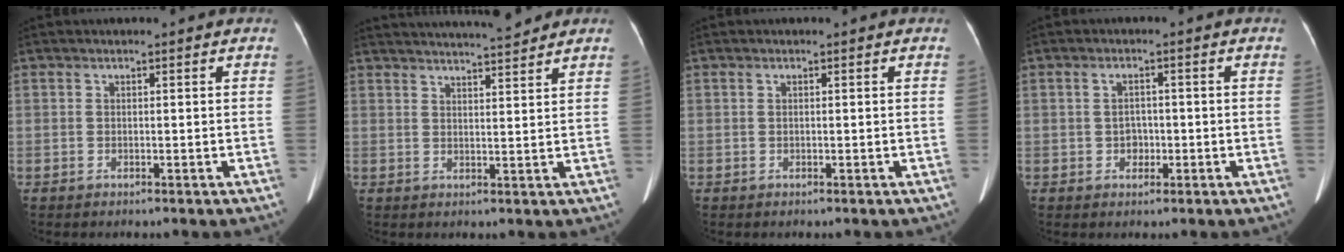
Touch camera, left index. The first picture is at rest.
{"total": 11.0, "force": [10.3, 0.2, 4.0], "torque": [-0.061, 0.009, 0.139]}
{"total": 0.0}
{"total": 2.3, "force": [-0.5, 1.8, 1.4], "torque": [-0.030, 0.005, -0.006]}